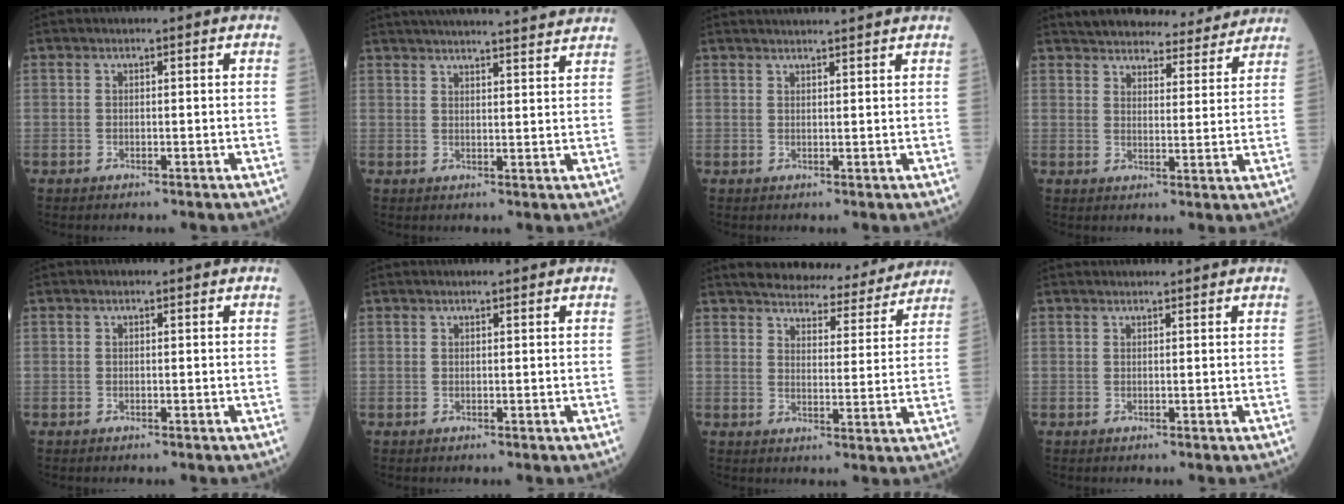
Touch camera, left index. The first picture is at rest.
{"total": 19.6, "force": [18.2, 0.9, 7.0], "torque": [-0.105, 0.011, 0.239]}
{"total": 7.2, "force": [6.8, -0.5, 2.5], "torque": [-0.030, 0.024, 0.079]}
{"total": 16.7, "force": [15.5, 4.0, 4.6], "torque": [-0.050, 0.006, 0.197]}
{"total": 0.0}
{"total": 1.5, "force": [1.4, 0.0, 0.5], "torque": [-0.004, 0.012, 0.022]}
{"total": 16.9, "force": [15.8, 3.8, 4.8], "torque": [-0.046, -0.004, 0.192]}
{"total": 3.1, "force": [3.0, 0.0, 0.7], "torque": [-0.007, 0.022, 0.040]}